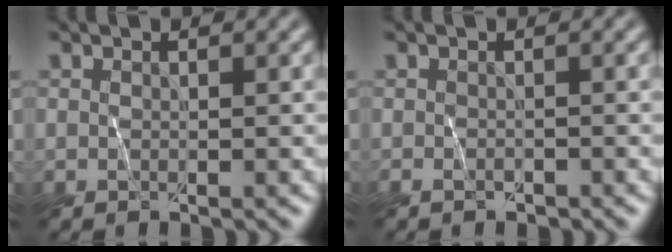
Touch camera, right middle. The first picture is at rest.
{"total": 0.8, "force": [-0.7, 0.2, 0.3], "torque": [-0.007, 0.000, -0.012]}